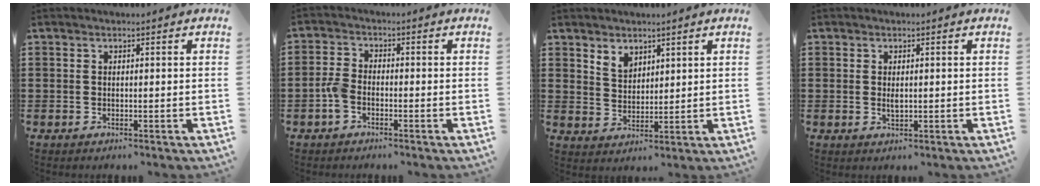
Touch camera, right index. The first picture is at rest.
{"total": 3.3, "force": [-1.4, 1.8, 2.3], "torque": [-0.064, -0.003, -0.033]}
{"total": 3.3, "force": [2.7, 1.9, 0.5], "torque": [-0.019, 0.002, 0.052]}
{"total": 1.4, "force": [0.2, 0.7, 1.2], "torque": [-0.025, 0.003, 0.003]}